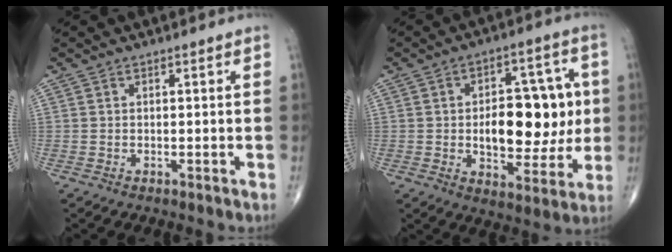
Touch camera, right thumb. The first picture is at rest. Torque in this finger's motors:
{"motor_torque": [0.23, 0.27, 0.28, 0.12, 0.11]}